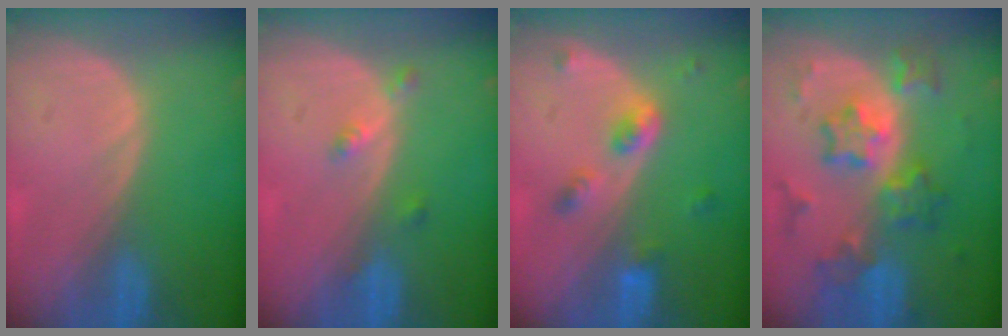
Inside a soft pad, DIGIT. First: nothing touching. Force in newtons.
{"total": 2.4, "press": 2.0, "slide": 1.3}
{"total": 4.6, "press": 4.4, "slide": 1.4}
{"total": 8.9, "press": 8.9, "slide": 0.8}